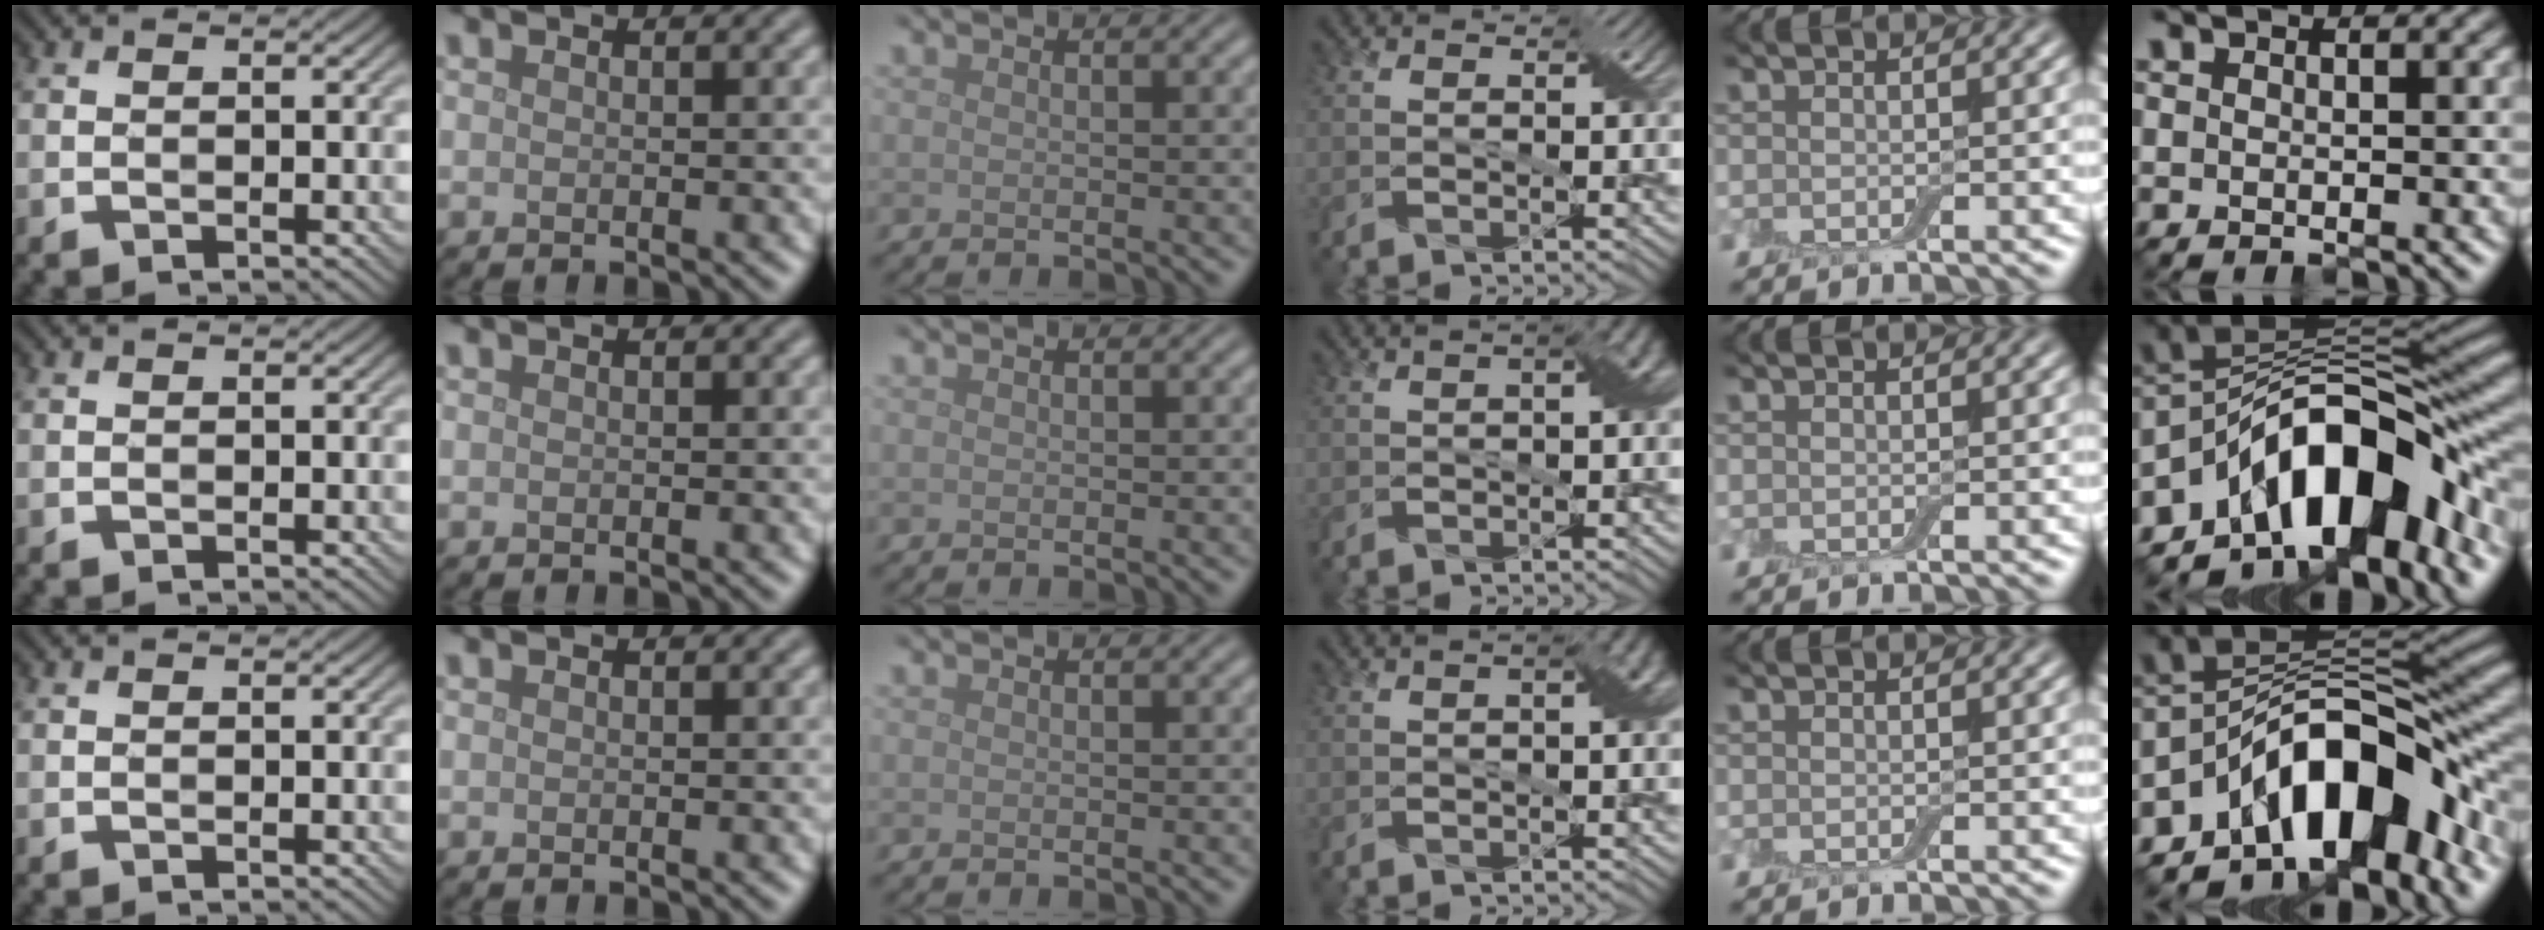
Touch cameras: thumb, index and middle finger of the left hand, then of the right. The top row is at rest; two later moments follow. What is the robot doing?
{"motion": "pour", "object": "bottle"}